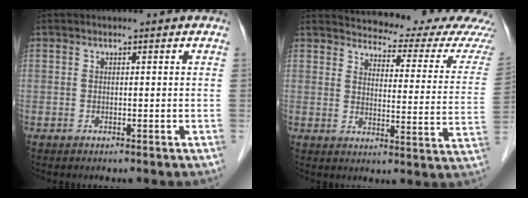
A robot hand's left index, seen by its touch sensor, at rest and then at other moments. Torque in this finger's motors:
{"motor_torque": [0.37, -0.74, 0.05, 0.01]}